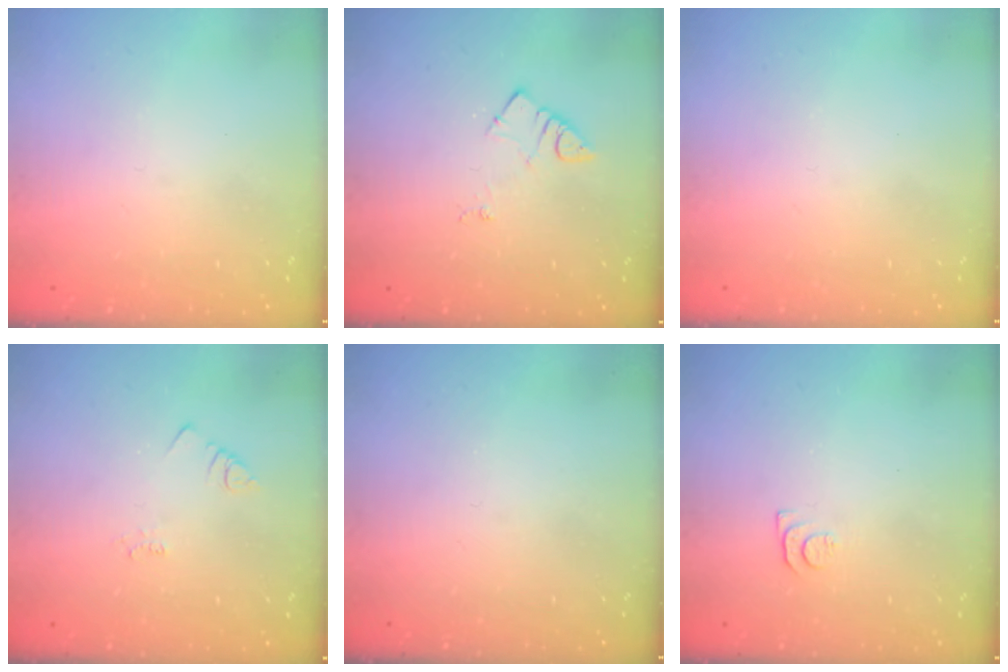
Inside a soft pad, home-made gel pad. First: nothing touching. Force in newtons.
{"total": 3.8, "press": 3.8, "slide": 0.5}
{"total": 1.7, "press": 1.6, "slide": 0.1}
{"total": 2.2, "press": 2.1, "slide": 0.4}
{"total": 0.0}
{"total": 4.3, "press": 4.3, "slide": 0.6}